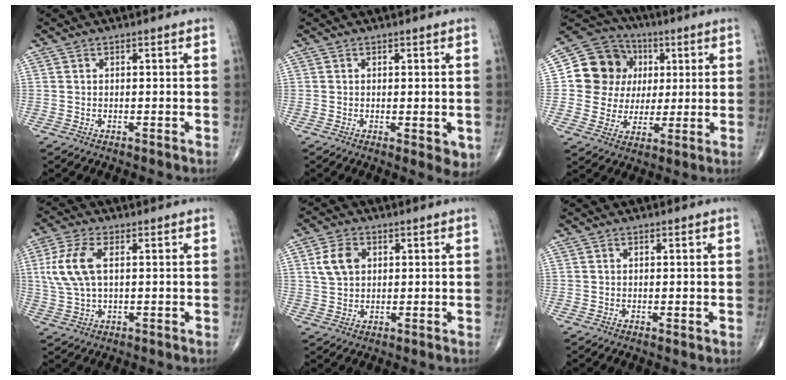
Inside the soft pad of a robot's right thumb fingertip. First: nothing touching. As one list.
[{"total": 4.1, "force": [-0.9, 1.5, 3.7], "torque": [-0.039, -0.010, -0.008]}, {"total": 14.9, "force": [2.7, 13.7, 5.4], "torque": [-0.054, 0.016, 0.049]}, {"total": 9.1, "force": [1.8, 4.7, 7.6], "torque": [-0.177, 0.007, 0.036]}, {"total": 6.2, "force": [1.8, 4.5, 3.8], "torque": [-0.062, -0.001, 0.034]}, {"total": 0.7, "force": [0.0, 0.2, 0.6], "torque": [-0.014, -0.005, 0.001]}]